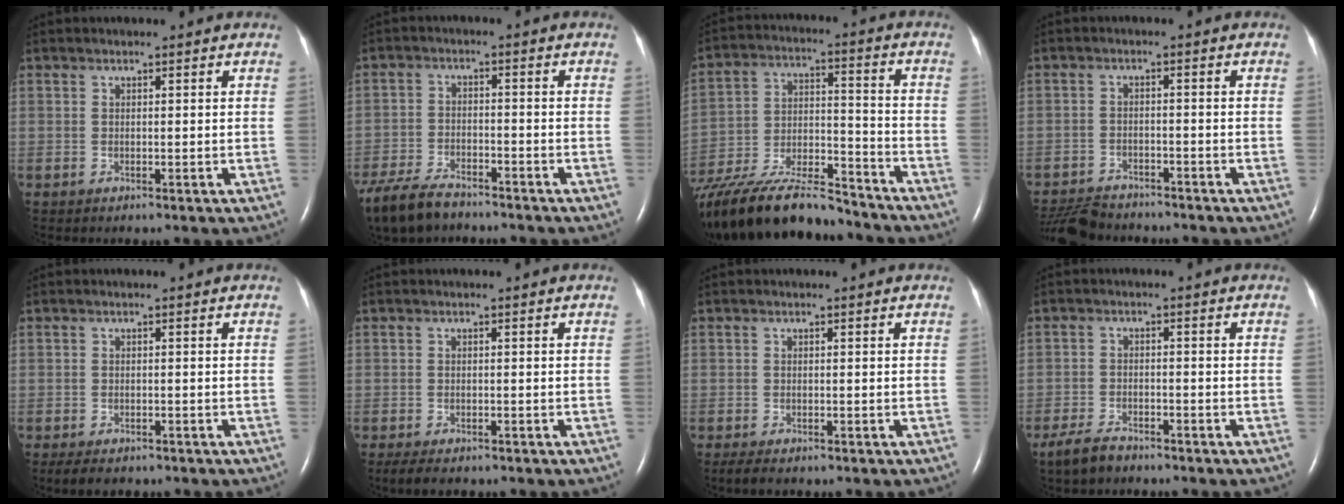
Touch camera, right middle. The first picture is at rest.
{"total": 10.0, "force": [-8.2, 3.3, 4.7], "torque": [-0.095, -0.022, -0.143]}
{"total": 23.4, "force": [-20.1, 4.7, 11.1], "torque": [-0.239, -0.031, -0.339]}
{"total": 8.0, "force": [-7.5, 2.0, 1.8], "torque": [-0.034, -0.011, -0.123]}
{"total": 4.0, "force": [-3.1, 1.7, 1.9], "torque": [-0.031, -0.007, -0.039]}
{"total": 3.7, "force": [-2.8, 1.2, 2.0], "torque": [-0.039, -0.010, -0.037]}
{"total": 2.5, "force": [-1.9, 0.7, 1.4], "torque": [-0.032, -0.008, -0.026]}
{"total": 4.2, "force": [-3.6, 1.4, 1.8], "torque": [-0.048, -0.006, -0.063]}